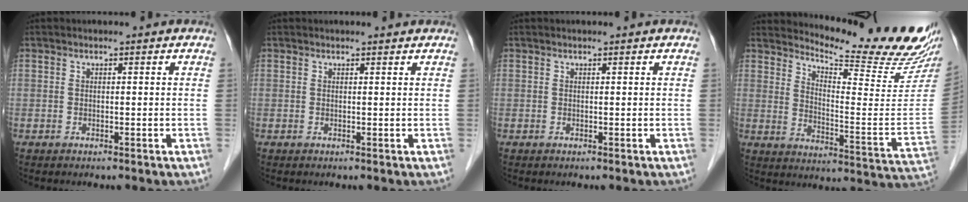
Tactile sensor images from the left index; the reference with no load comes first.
{"total": 1.4, "force": [1.4, 0.0, 0.2], "torque": [-0.009, 0.002, 0.017]}
{"total": 0.7, "force": [0.7, 0.0, 0.3], "torque": [-0.006, 0.010, 0.012]}
{"total": 19.2, "force": [18.2, 0.6, 6.1], "torque": [-0.105, -0.115, 0.229]}